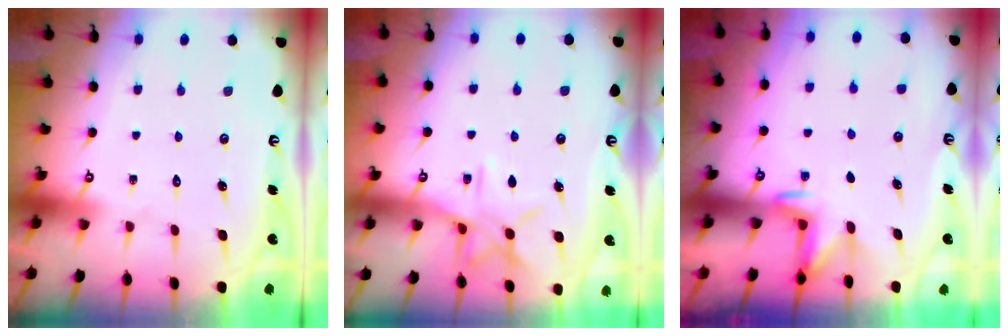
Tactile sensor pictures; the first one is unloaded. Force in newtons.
{"total": 9.2, "press": 9.2, "slide": 0.4}
{"total": 2.5, "press": 2.4, "slide": 0.7}